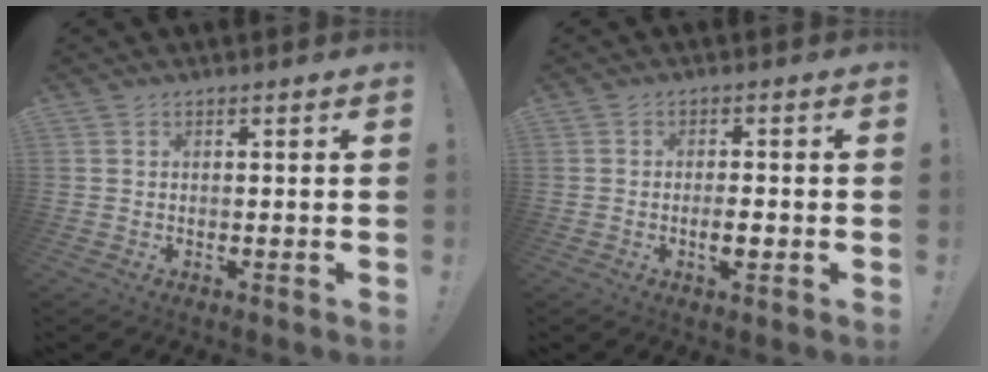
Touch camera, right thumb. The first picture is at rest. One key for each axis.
{"total": 3.6, "fx": -1.3, "fy": 0.9, "fz": 3.3, "tx": -0.044, "ty": 0.001, "tz": -0.024}